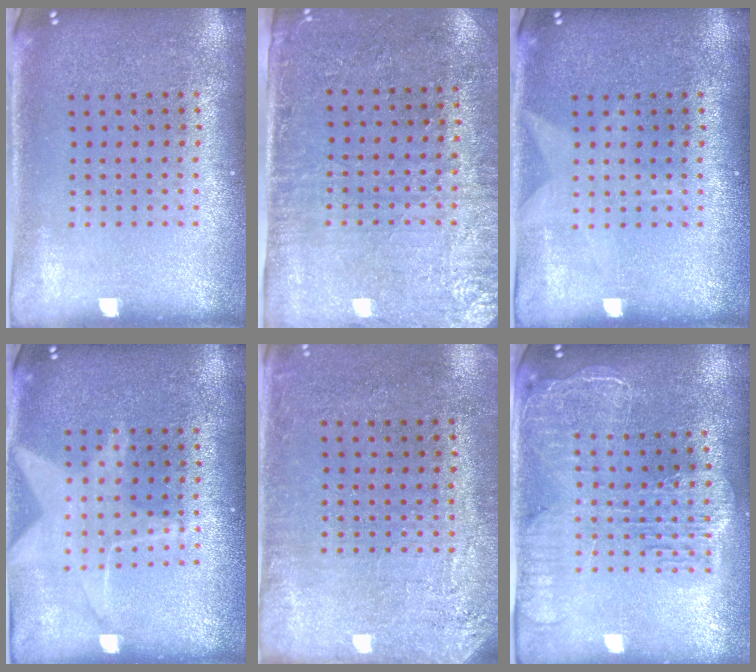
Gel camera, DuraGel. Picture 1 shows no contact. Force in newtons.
{"total": 2.8, "press": 2.4, "slide": 1.4}
{"total": 0.9, "press": 0.9, "slide": 0.2}
{"total": 1.5, "press": 1.3, "slide": 0.6}
{"total": 2.7, "press": 2.3, "slide": 1.4}
{"total": 2.4, "press": 2.1, "slide": 1.2}